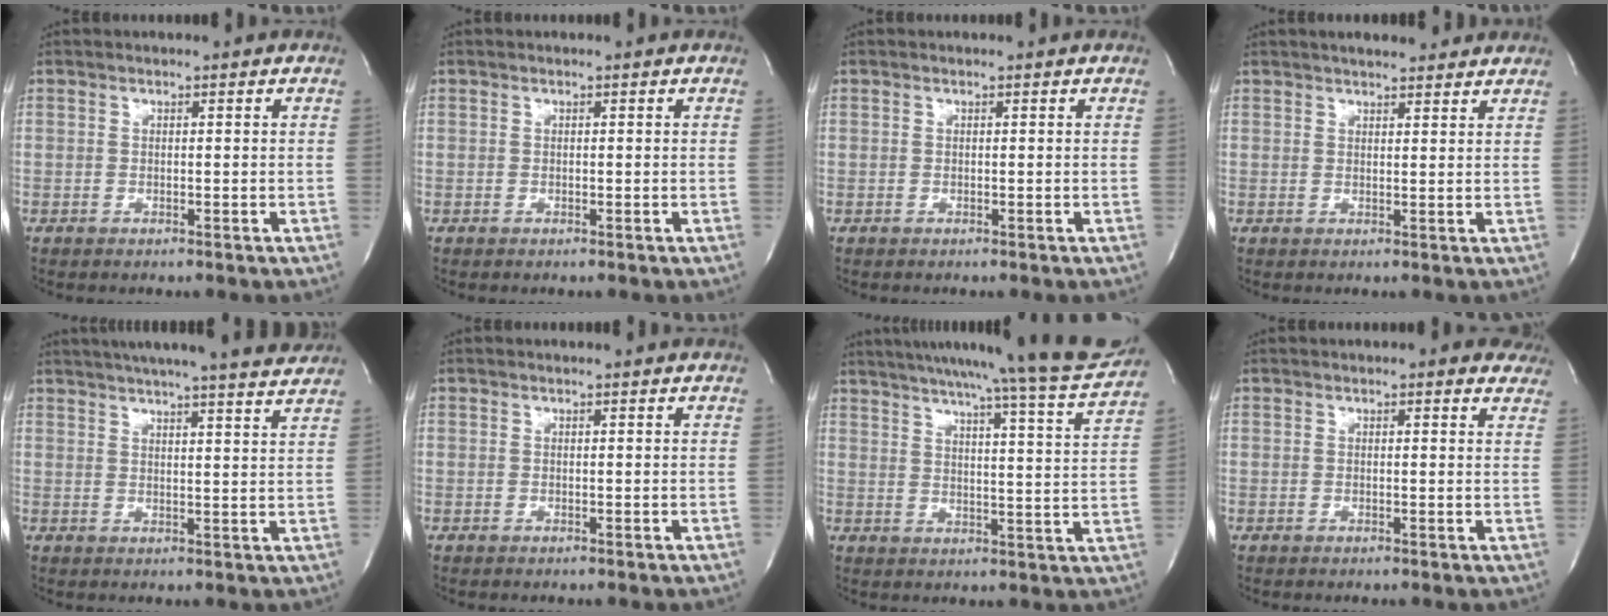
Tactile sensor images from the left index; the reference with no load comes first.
{"total": 0.0}
{"total": 0.0}
{"total": 7.3, "force": [6.4, 1.8, 3.1], "torque": [-0.045, 0.013, 0.083]}
{"total": 19.9, "force": [18.0, 0.5, 8.5], "torque": [-0.139, -0.003, 0.229]}
{"total": 1.2, "force": [1.2, -0.1, 0.4], "torque": [-0.011, 0.004, 0.013]}
{"total": 22.6, "force": [20.4, -0.9, 9.7], "torque": [-0.153, -0.058, 0.257]}
{"total": 6.6, "force": [5.7, 1.8, 2.7], "torque": [-0.024, 0.001, 0.047]}